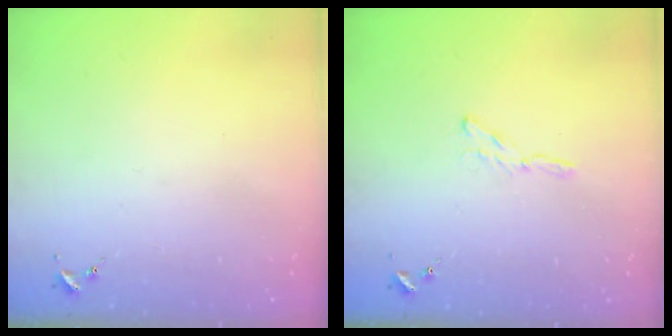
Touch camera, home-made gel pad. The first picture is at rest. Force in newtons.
{"total": 2.4, "press": 2.4, "slide": 0.2}